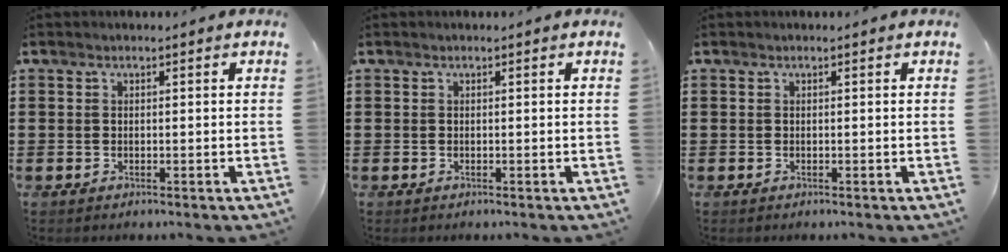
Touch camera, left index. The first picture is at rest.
{"total": 0.0}
{"total": 0.0}